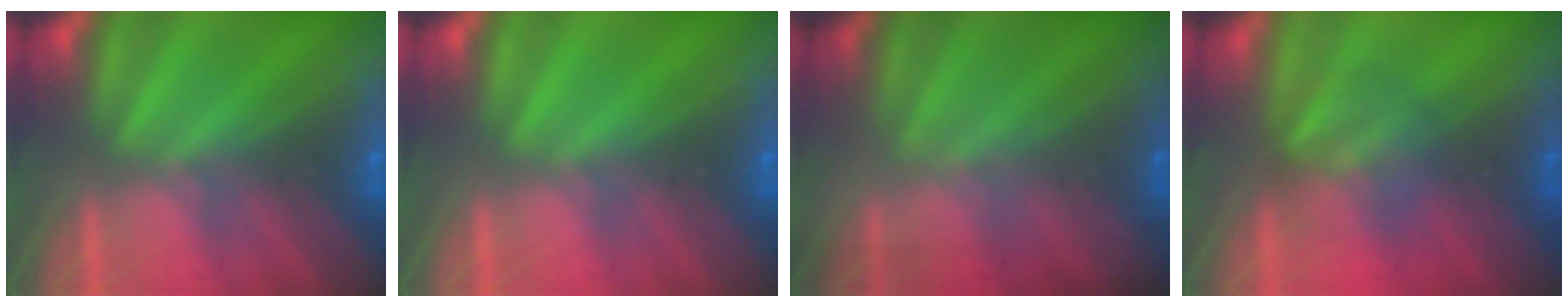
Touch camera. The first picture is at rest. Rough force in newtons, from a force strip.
{"total": 0.0}
{"total": 1.8}
{"total": 2.5}